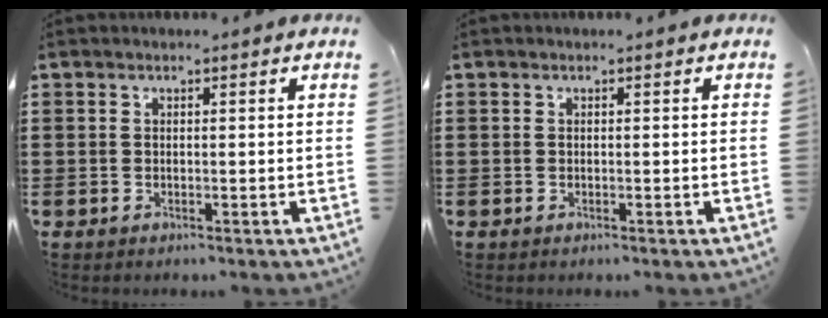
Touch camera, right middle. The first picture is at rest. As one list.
[{"total": 0.0}]